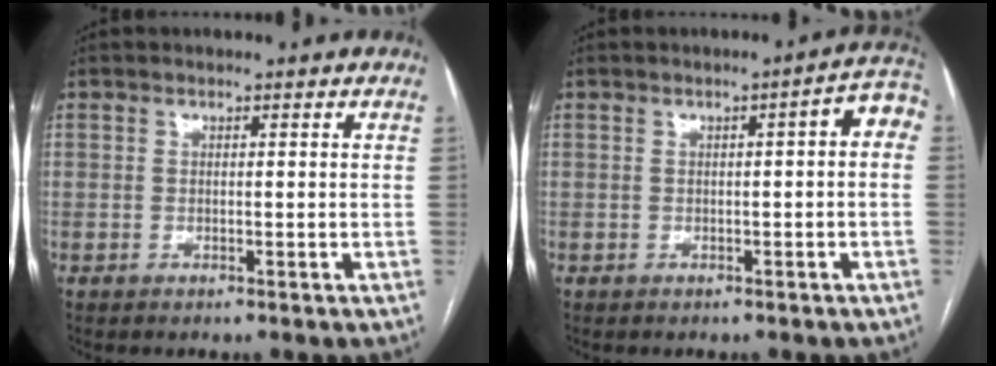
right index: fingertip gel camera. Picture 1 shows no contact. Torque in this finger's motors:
{"motor_torque": [0.56, 0.13, 0.16, 0.01]}